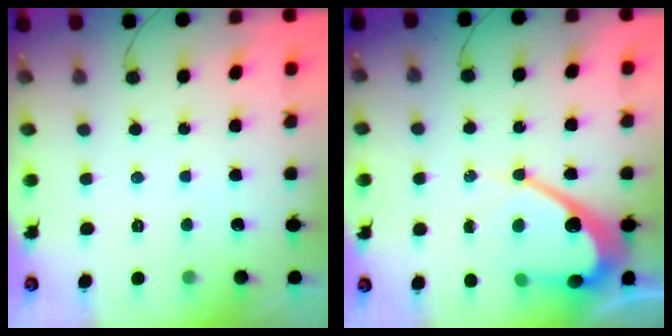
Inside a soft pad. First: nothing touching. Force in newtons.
{"total": 13.9, "press": 13.8, "slide": 1.2}